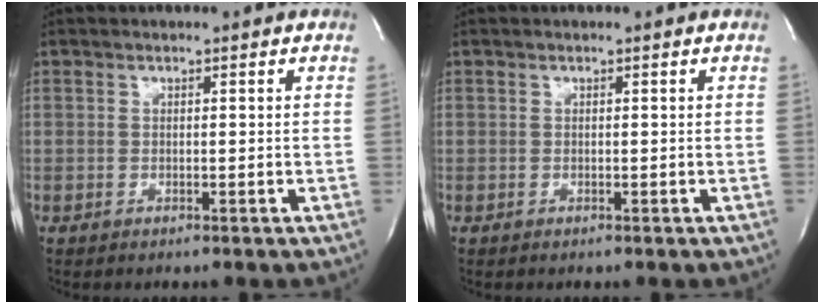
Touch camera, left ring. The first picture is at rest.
{"total": 0.0}